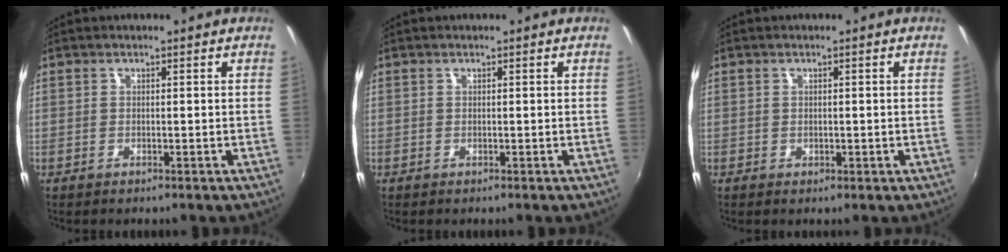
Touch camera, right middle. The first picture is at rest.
{"total": 0.0}
{"total": 0.6, "force": [-0.2, 0.6, 0.3], "torque": [-0.001, -0.003, -0.004]}